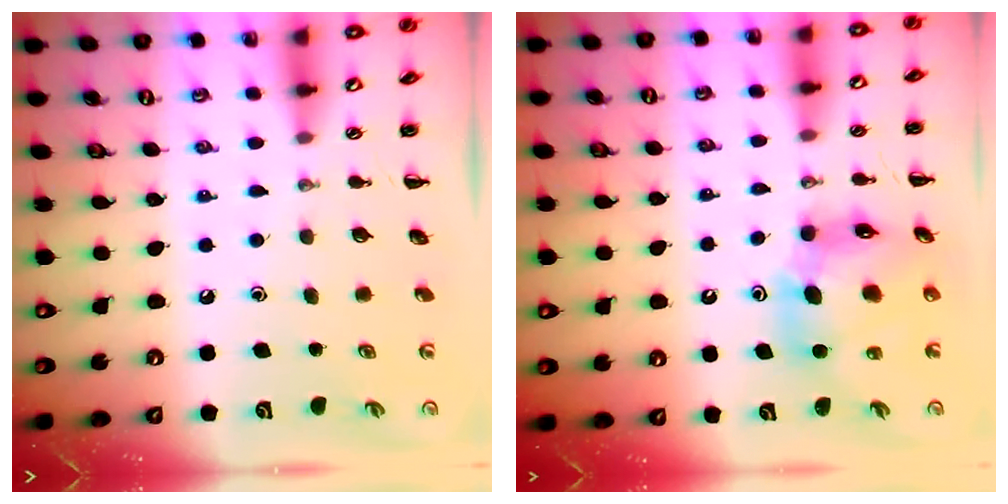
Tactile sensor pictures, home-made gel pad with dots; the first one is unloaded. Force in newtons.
{"total": 11.4, "press": 10.9, "slide": 3.3}